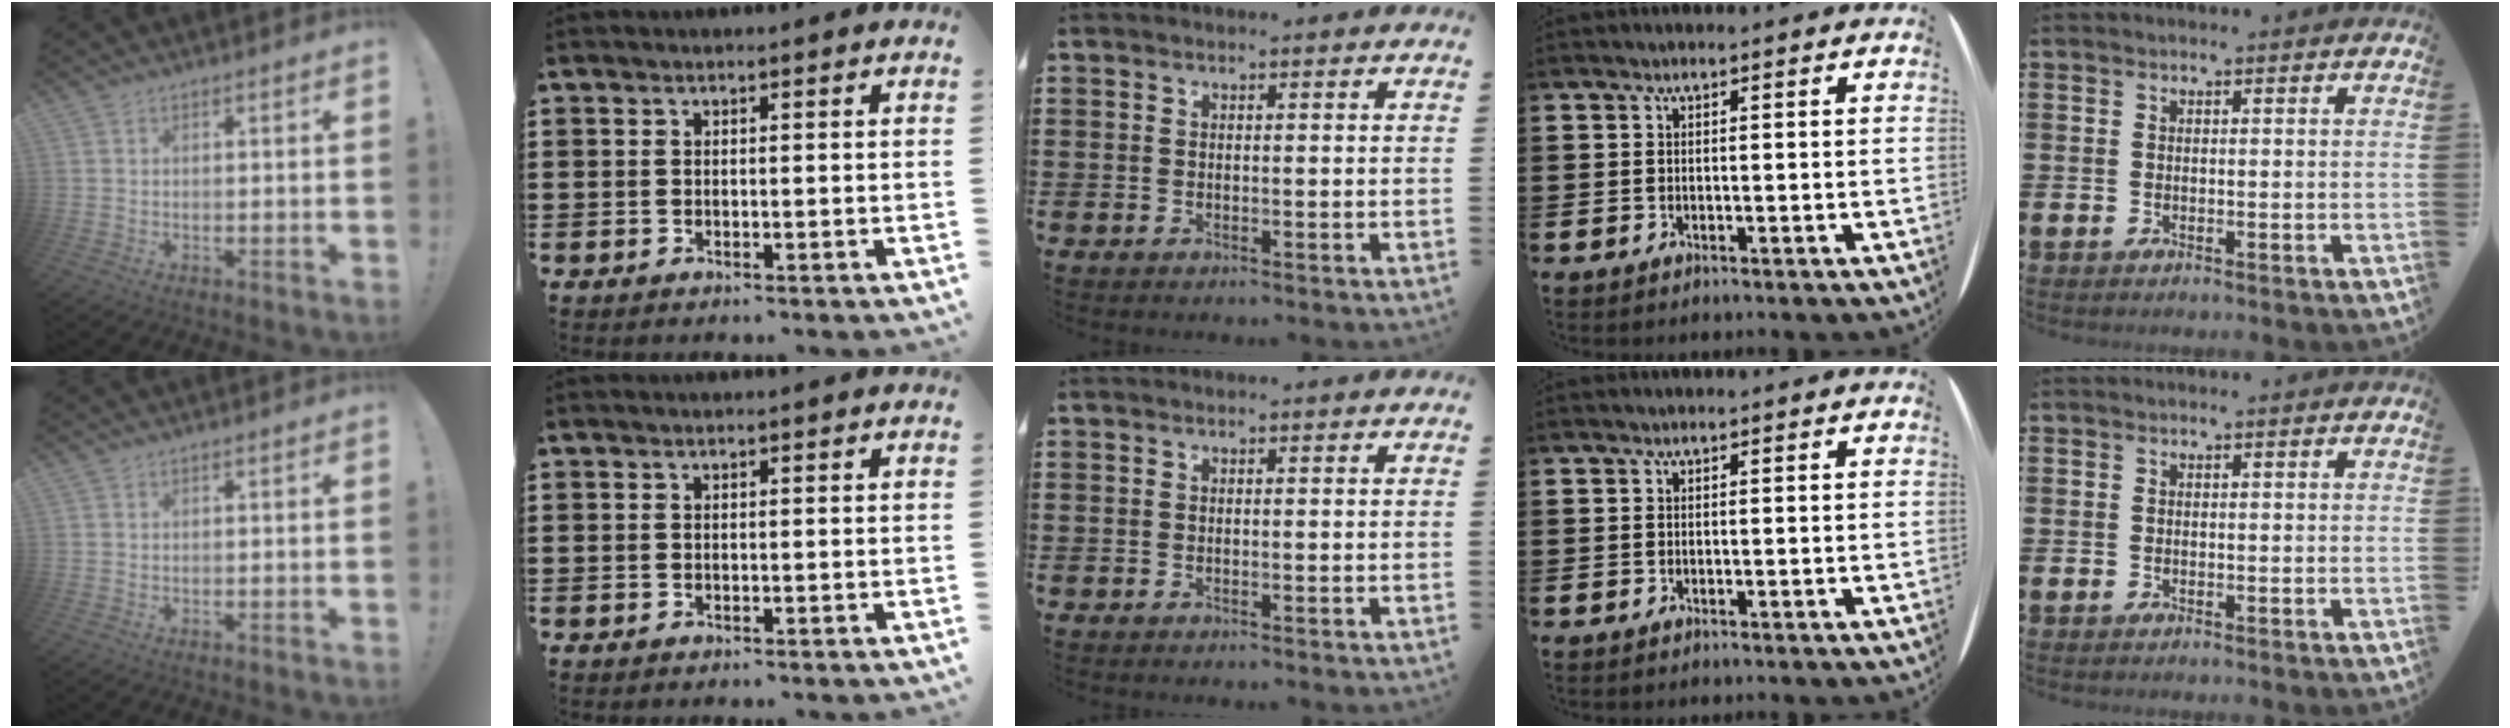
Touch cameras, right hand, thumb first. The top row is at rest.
{}